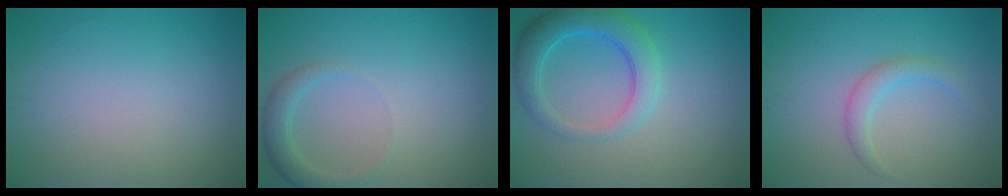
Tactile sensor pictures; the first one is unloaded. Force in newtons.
{"total": 2.2, "press": 2.2, "slide": 0.2}
{"total": 4.8, "press": 4.8, "slide": 0.3}
{"total": 1.9, "press": 1.9, "slide": 0.1}